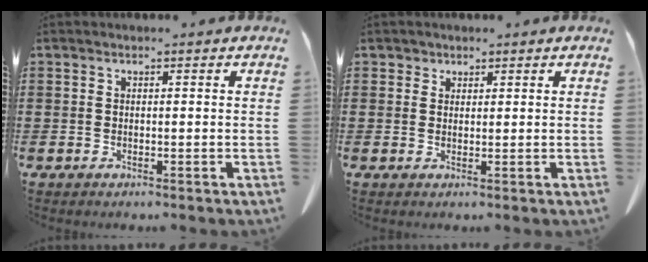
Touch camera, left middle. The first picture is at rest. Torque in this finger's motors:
{"motor_torque": [0.11, 0.63, -0.06, -0.02]}